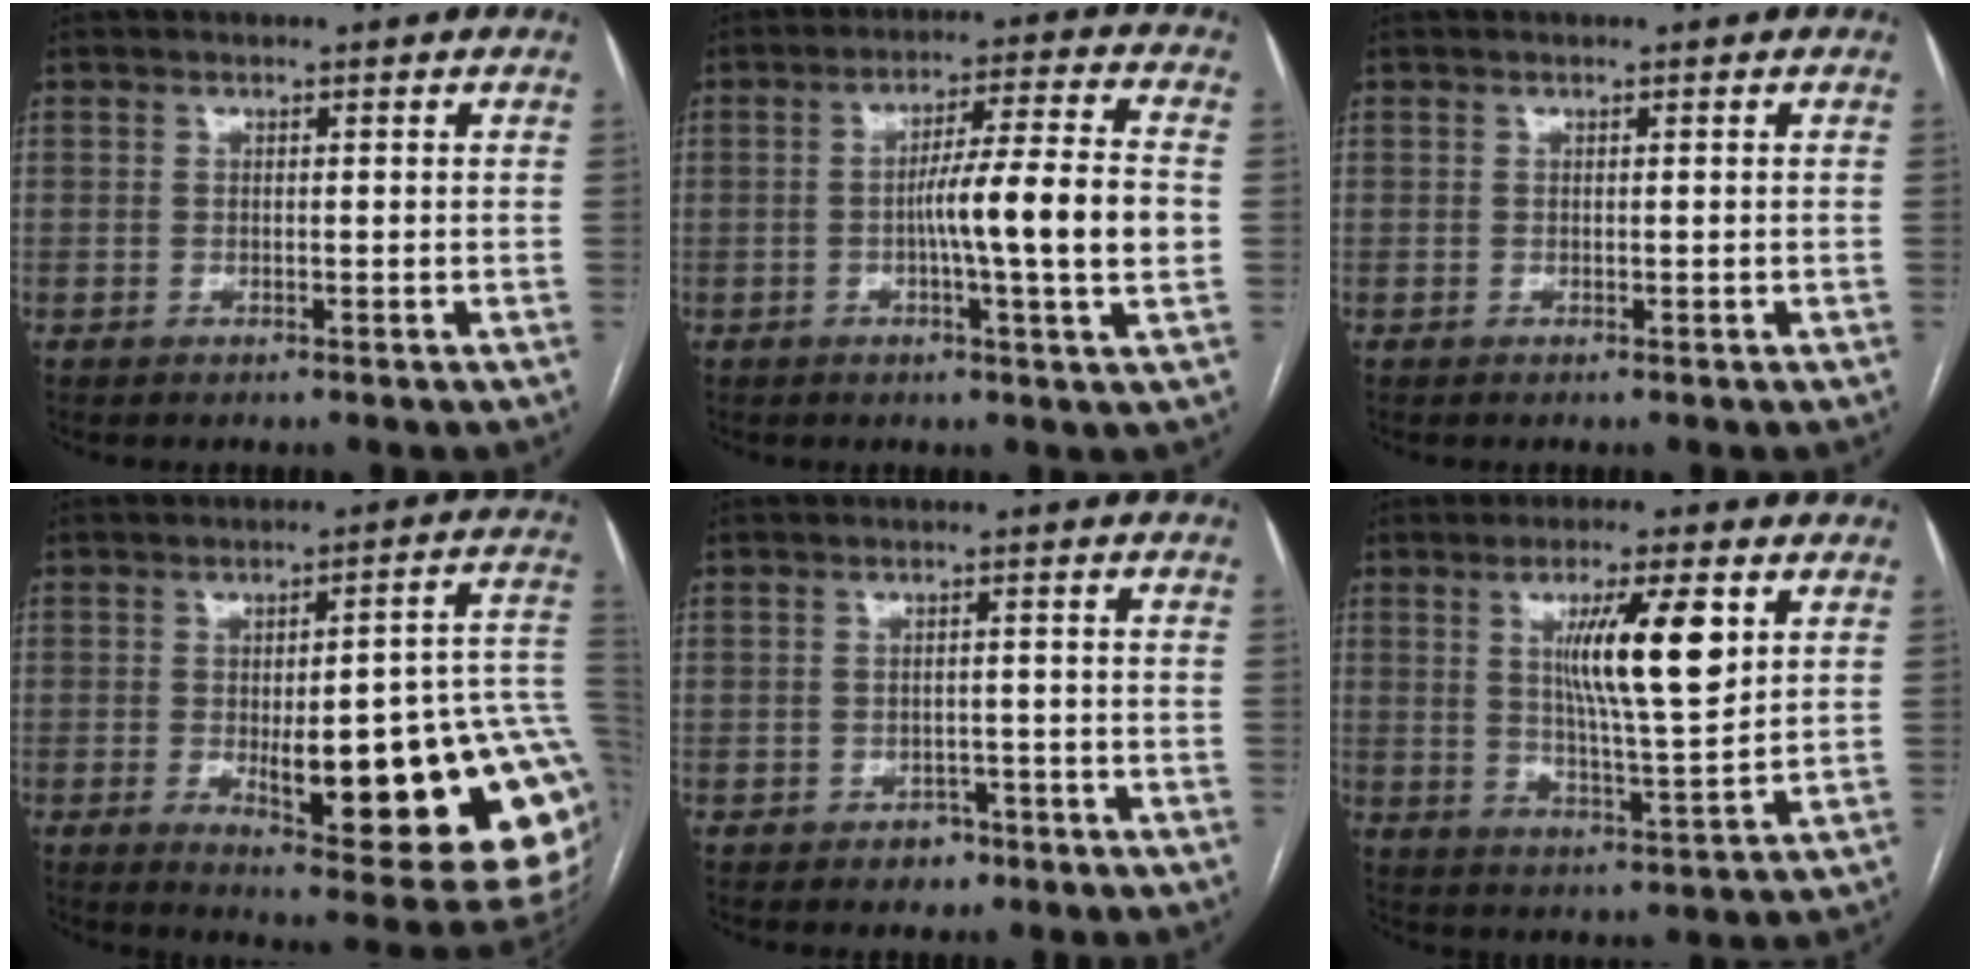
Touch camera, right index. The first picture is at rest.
{"total": 11.4, "force": [-1.2, -0.6, 11.4], "torque": [-0.180, 0.006, -0.025]}
{"total": 0.0}
{"total": 25.5, "force": [-4.2, 5.5, 24.5], "torque": [-0.208, 0.010, -0.039]}
{"total": 2.8, "force": [-1.8, 2.0, 0.8], "torque": [-0.009, 0.008, -0.020]}
{"total": 11.1, "force": [3.7, 1.0, 10.4], "torque": [-0.176, -0.004, 0.063]}